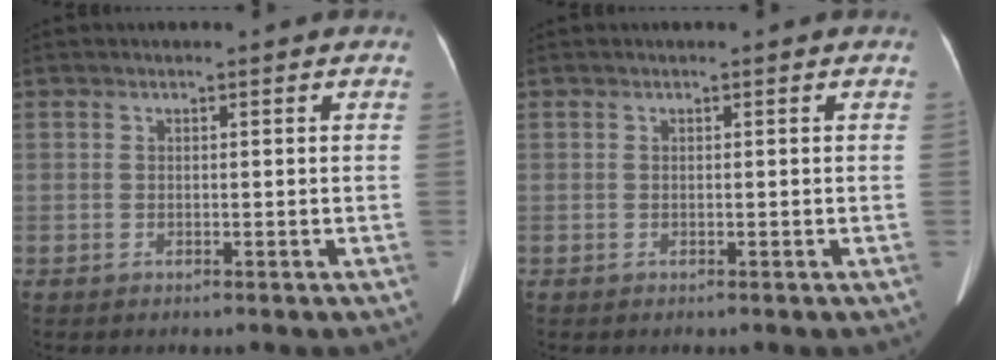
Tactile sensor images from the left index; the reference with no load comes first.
{"total": 0.0}